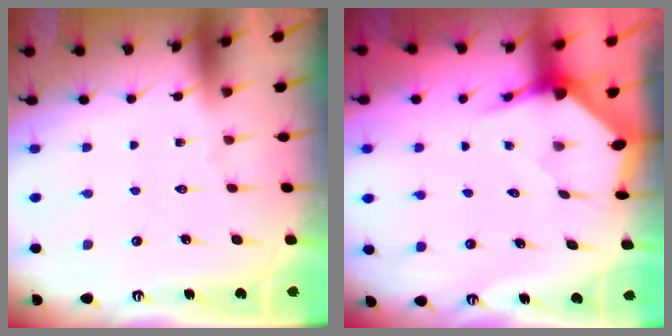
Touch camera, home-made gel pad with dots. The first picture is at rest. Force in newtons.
{"total": 3.6, "press": 3.5, "slide": 0.4}